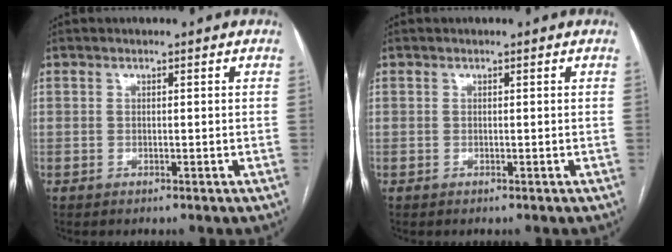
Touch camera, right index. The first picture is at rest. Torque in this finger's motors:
{"motor_torque": [0.00, 0.00, 0.00, 0.00]}